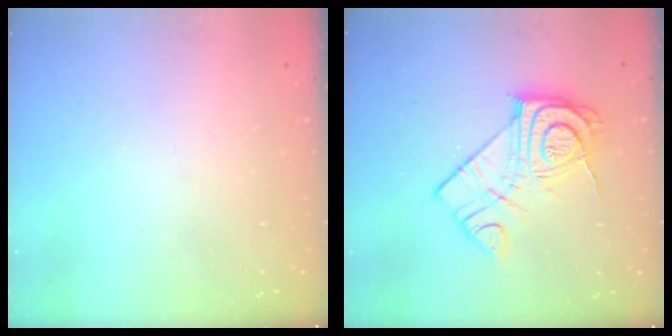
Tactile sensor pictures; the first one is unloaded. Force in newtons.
{"total": 14.3, "press": 14.3, "slide": 0.7}